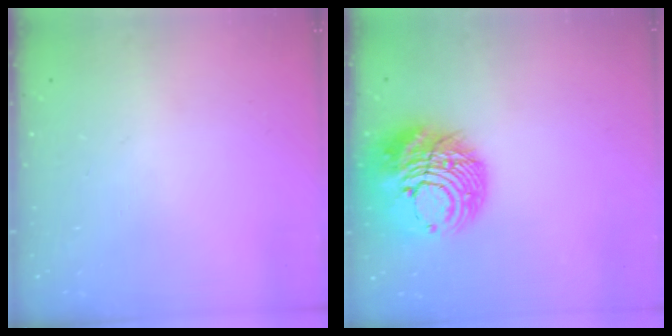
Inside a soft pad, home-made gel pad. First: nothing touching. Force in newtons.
{"total": 17.8, "press": 17.7, "slide": 2.0}